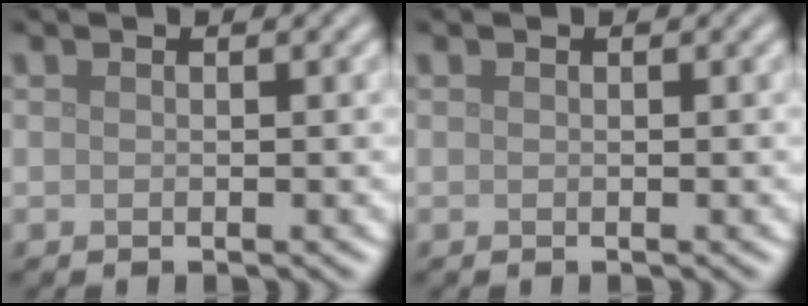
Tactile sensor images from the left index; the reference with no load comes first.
{"total": 0.0}